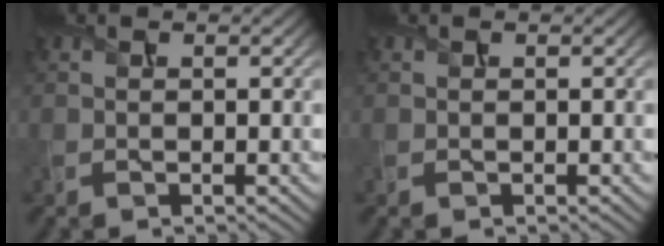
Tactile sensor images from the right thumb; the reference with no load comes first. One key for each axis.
{"total": 0.0}